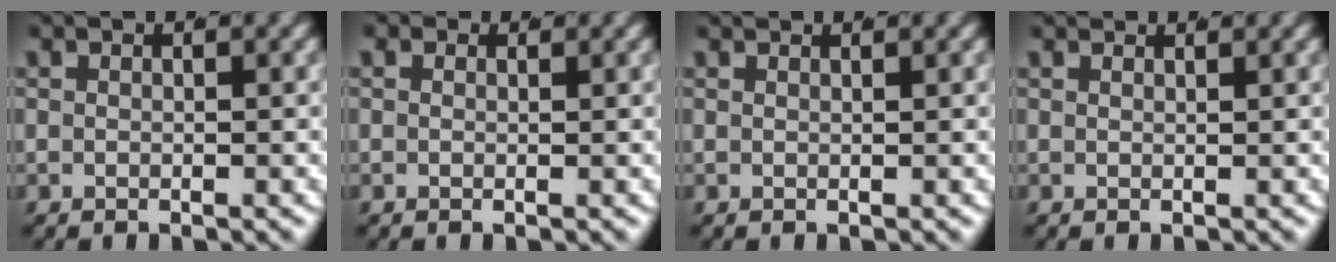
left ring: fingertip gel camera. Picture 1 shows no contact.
{"total": 0.6, "force": [0.3, 0.4, 0.2], "torque": [0.000, -0.004, 0.005]}
{"total": 0.9, "force": [0.8, -0.5, 0.0], "torque": [0.008, -0.001, 0.014]}
{"total": 1.2, "force": [1.1, -0.5, 0.1], "torque": [0.009, -0.002, 0.018]}